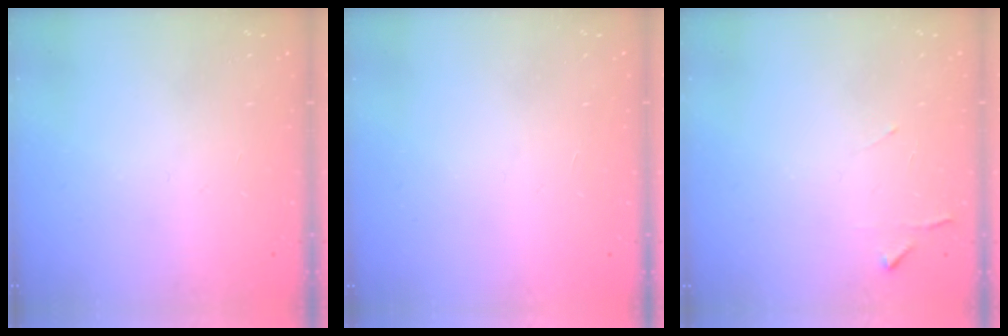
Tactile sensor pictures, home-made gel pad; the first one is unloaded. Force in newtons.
{"total": 1.7, "press": 1.6, "slide": 0.1}
{"total": 4.7, "press": 4.6, "slide": 0.6}